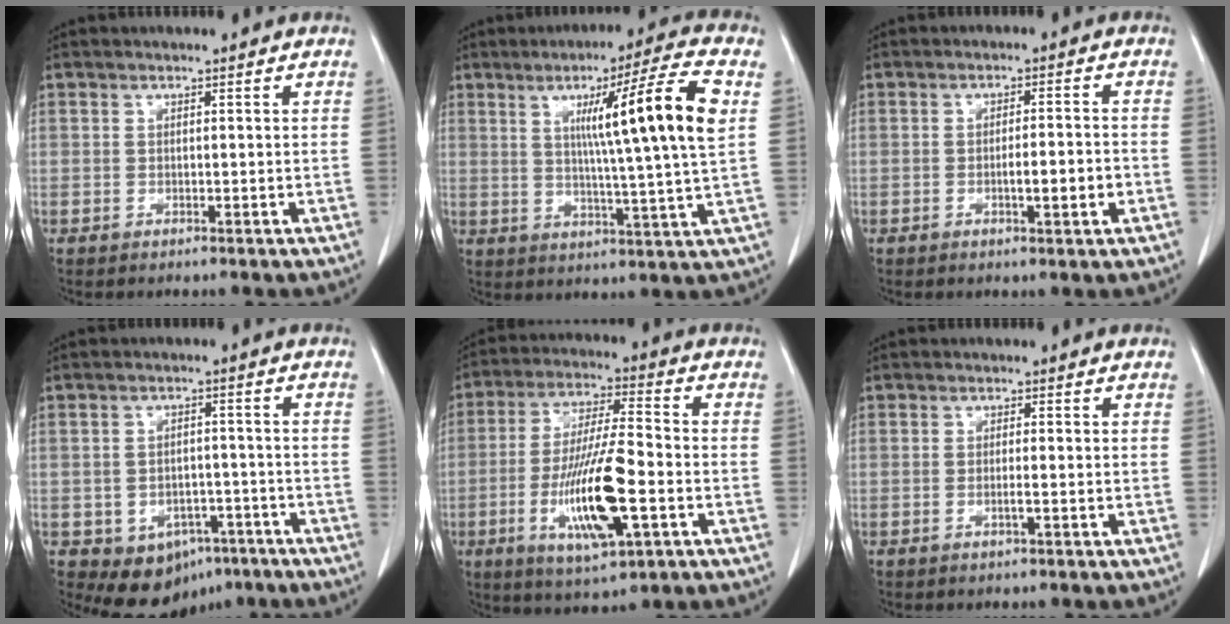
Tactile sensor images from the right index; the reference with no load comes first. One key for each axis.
{"total": 14.4, "fx": 3.7, "fy": -1.7, "fz": 13.8, "tx": -0.211, "ty": 0.001, "tz": 0.054}
{"total": 4.2, "fx": -1.3, "fy": 0.4, "fz": 4.0, "tx": -0.062, "ty": -0.002, "tz": -0.018}
{"total": 8.5, "fx": -5.0, "fy": 6.0, "fz": 3.4, "tx": -0.044, "ty": 0.017, "tz": -0.060}
{"total": 14.7, "fx": -4.4, "fy": 2.5, "fz": 13.8, "tx": -0.270, "ty": -0.013, "tz": -0.074}
{"total": 1.2, "fx": -0.5, "fy": -0.1, "fz": 1.1, "tx": -0.022, "ty": 0.000, "tz": -0.010}